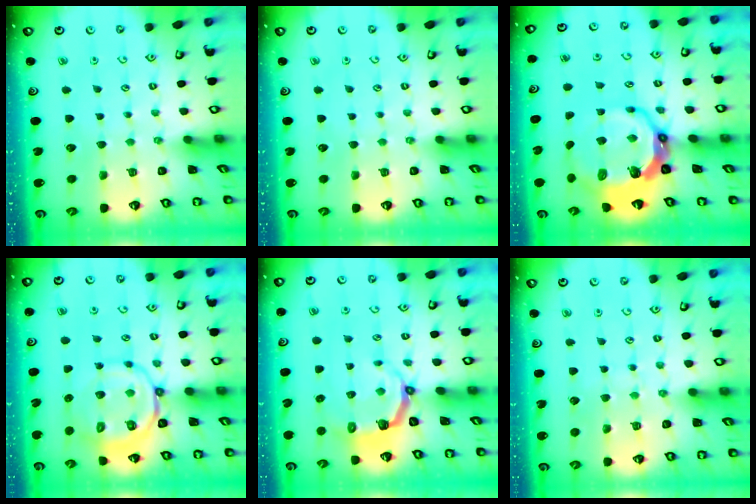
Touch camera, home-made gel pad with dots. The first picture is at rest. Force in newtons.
{"total": 0.0}
{"total": 13.4, "press": 12.4, "slide": 5.0}
{"total": 11.6, "press": 11.3, "slide": 2.7}
{"total": 4.9, "press": 3.5, "slide": 3.4}
{"total": 5.9, "press": 5.9, "slide": 0.5}